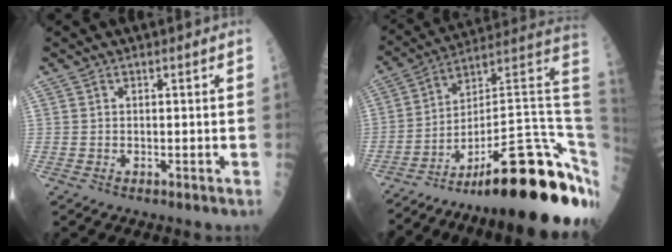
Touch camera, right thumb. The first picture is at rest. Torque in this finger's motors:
{"motor_torque": [3.57, 1.39, 1.63, -1.14, 0.54]}